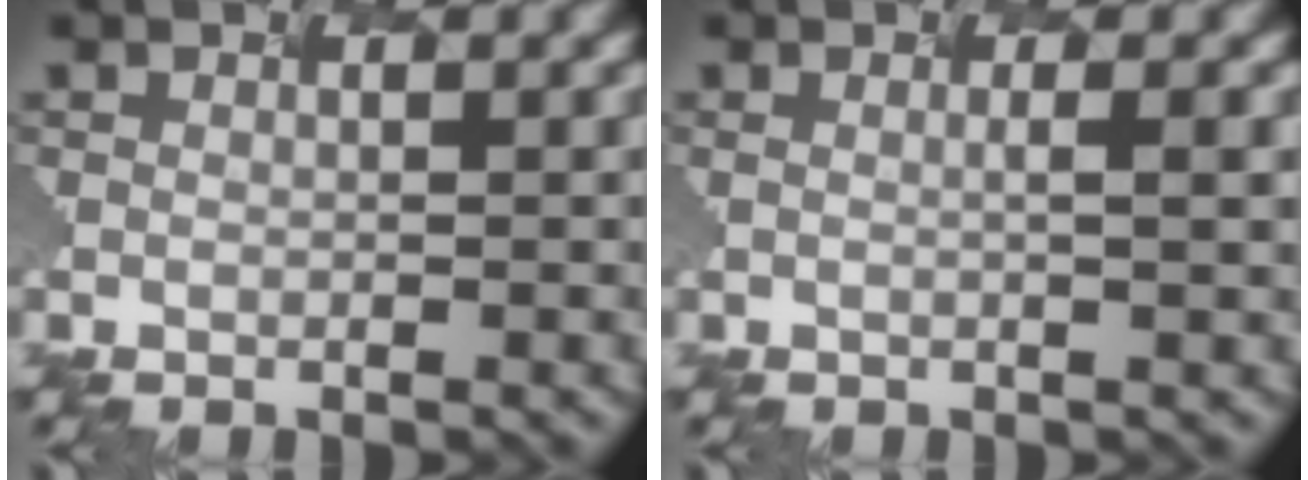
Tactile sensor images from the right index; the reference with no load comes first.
{"total": 1.5, "force": [0.1, 0.5, 1.3], "torque": [-0.010, 0.005, -0.016]}